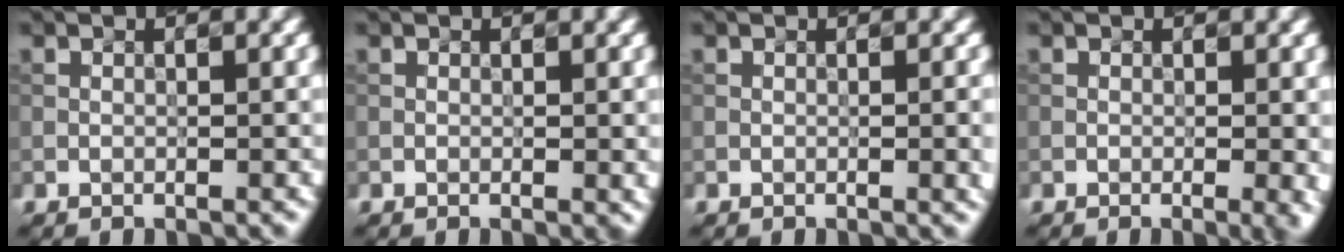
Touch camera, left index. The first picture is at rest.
{"total": 0.8, "force": [-0.1, 0.2, 0.7], "torque": [-0.011, 0.005, 0.001]}
{"total": 2.6, "force": [-0.3, 1.1, 2.4], "torque": [-0.009, 0.021, -0.004]}
{"total": 3.0, "force": [-0.6, 1.0, 2.7], "torque": [-0.022, 0.010, 0.001]}